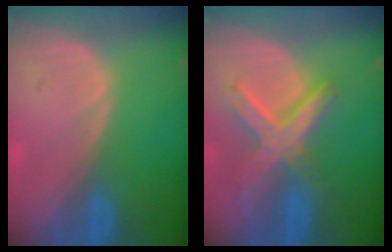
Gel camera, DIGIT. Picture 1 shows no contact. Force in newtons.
{"total": 8.2, "press": 7.1, "slide": 4.1}